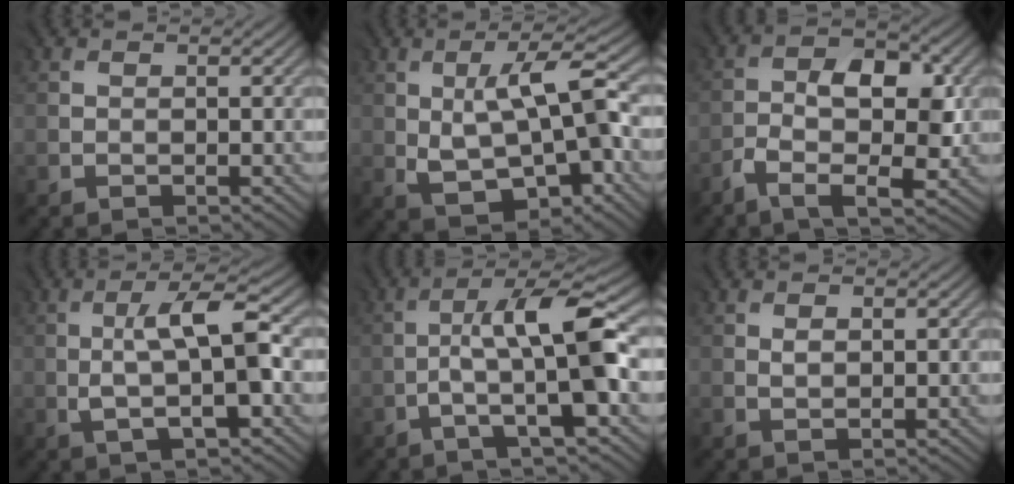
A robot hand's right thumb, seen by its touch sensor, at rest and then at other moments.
{"total": 8.7, "force": [-0.2, 3.6, 7.9], "torque": [-0.143, 0.001, 0.004]}
{"total": 7.6, "force": [-2.0, 3.5, 6.4], "torque": [-0.112, 0.002, -0.038]}
{"total": 7.2, "force": [-0.2, 1.7, 7.0], "torque": [-0.126, 0.014, -0.006]}
{"total": 9.4, "force": [-0.9, 1.8, 9.2], "torque": [-0.148, 0.020, -0.020]}
{"total": 1.0, "force": [0.6, 0.5, 0.6], "torque": [-0.010, -0.003, 0.014]}